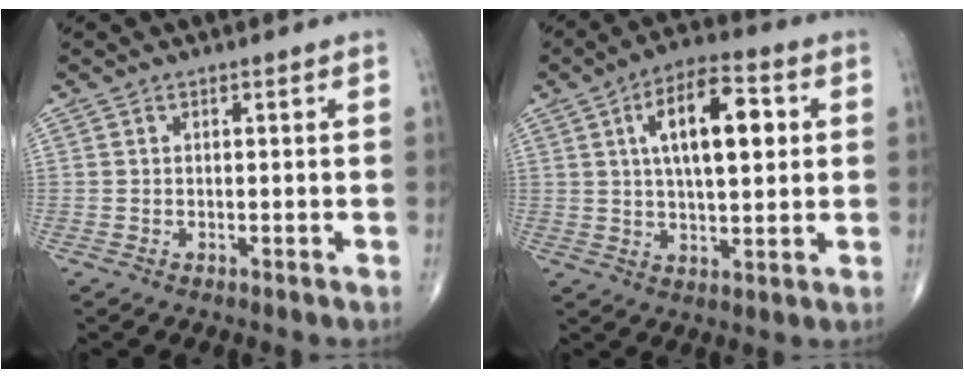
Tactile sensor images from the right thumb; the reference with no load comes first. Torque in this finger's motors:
{"motor_torque": [0.79, 3.13, 1.50, 0.43, 0.09]}